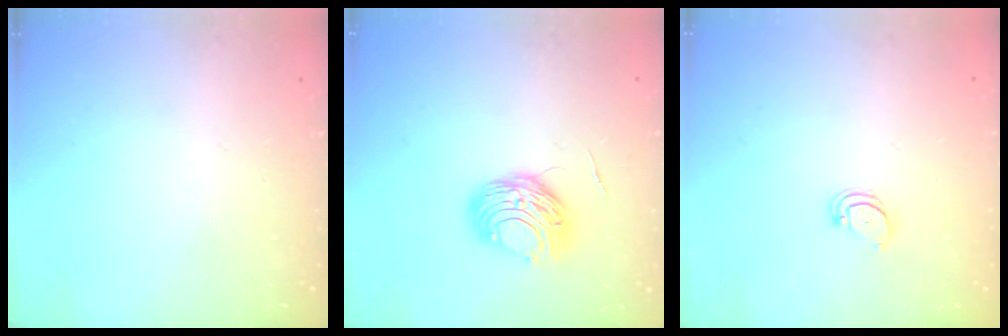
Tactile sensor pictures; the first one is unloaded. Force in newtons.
{"total": 9.4, "press": 9.3, "slide": 0.6}
{"total": 3.8, "press": 3.8, "slide": 0.3}